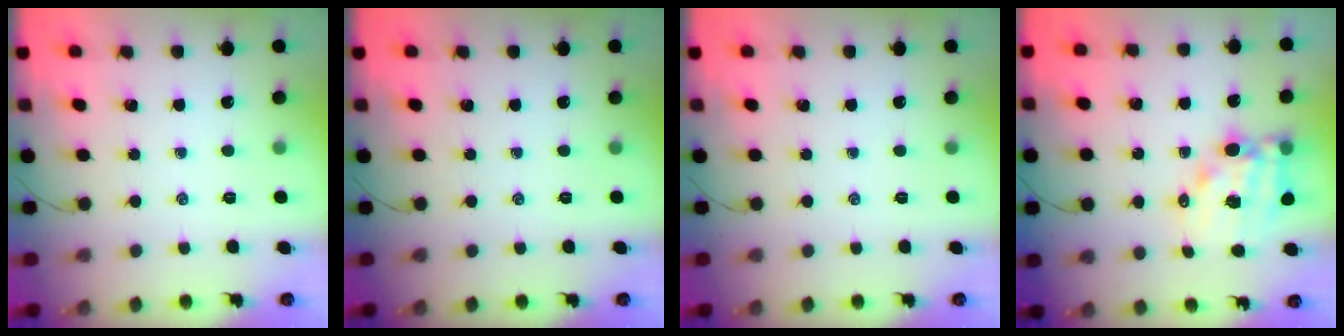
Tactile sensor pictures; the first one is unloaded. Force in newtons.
{"total": 0.0}
{"total": 0.0}
{"total": 12.3, "press": 11.8, "slide": 3.4}